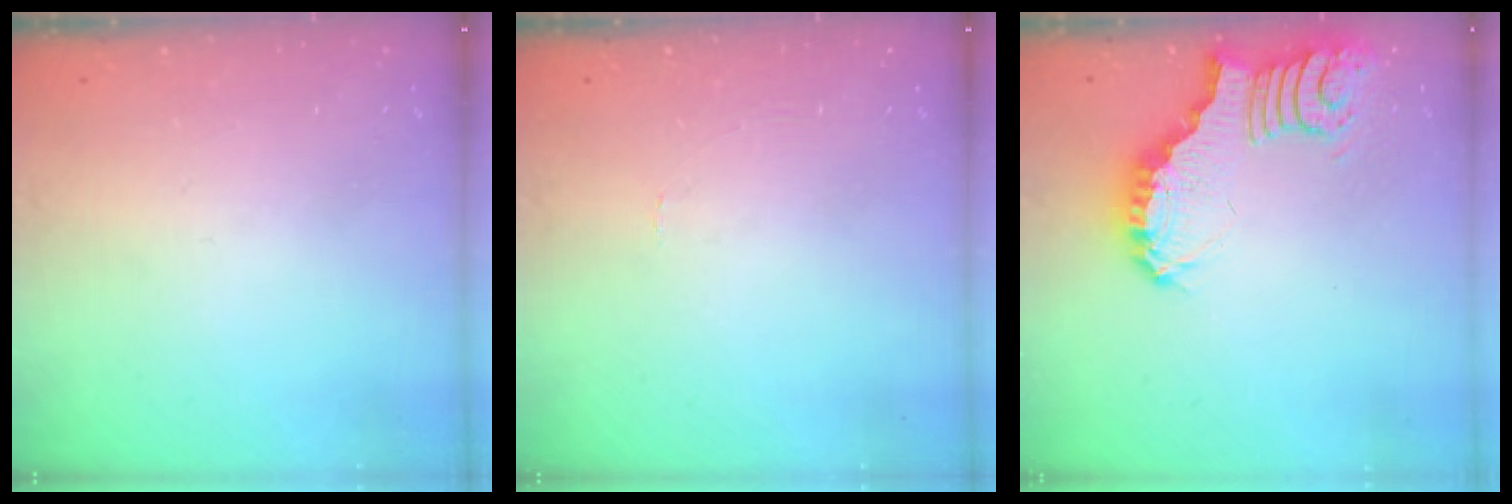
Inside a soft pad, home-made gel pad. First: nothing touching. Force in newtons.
{"total": 0.0}
{"total": 3.7, "press": 3.6, "slide": 0.6}